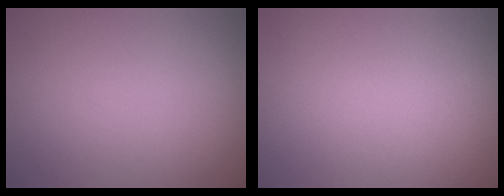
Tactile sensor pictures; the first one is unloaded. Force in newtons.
{"total": 0.0}